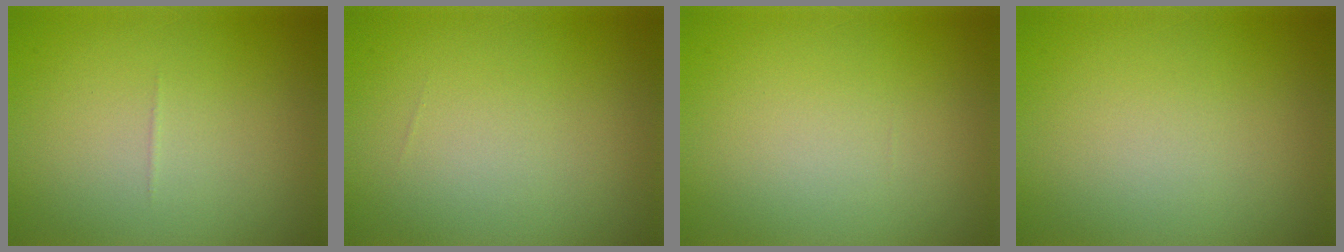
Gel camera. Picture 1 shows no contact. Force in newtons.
{"total": 0.0}
{"total": 0.0}
{"total": 0.0}